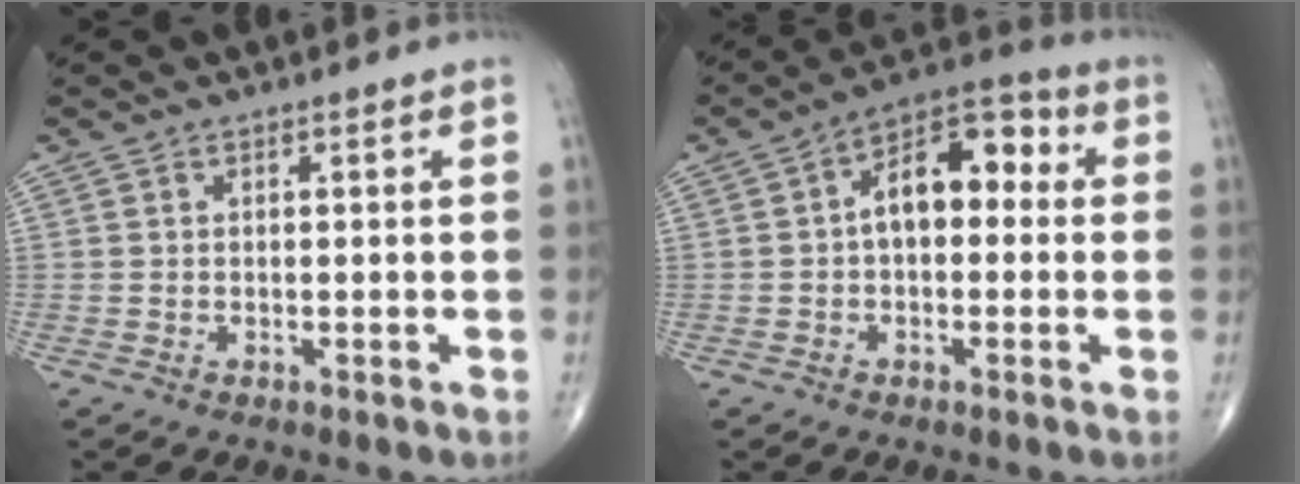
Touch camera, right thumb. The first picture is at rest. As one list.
[{"total": 11.1, "force": [0.9, 6.5, 8.9], "torque": [-0.113, 0.038, -0.001]}]